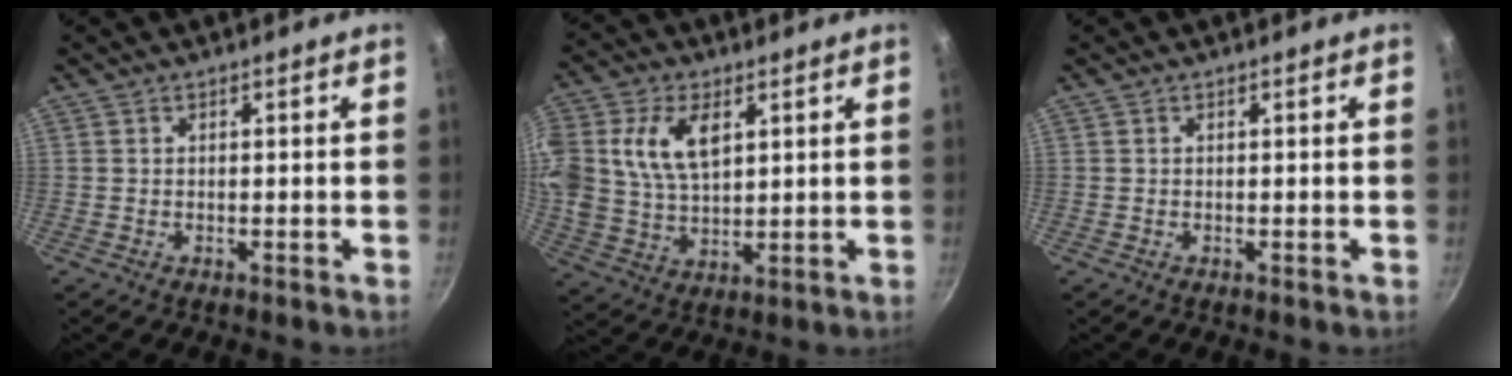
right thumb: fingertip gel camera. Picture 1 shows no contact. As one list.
[{"total": 14.2, "force": [4.3, 8.9, 10.3], "torque": [-0.205, -0.004, 0.089]}, {"total": 0.0}]